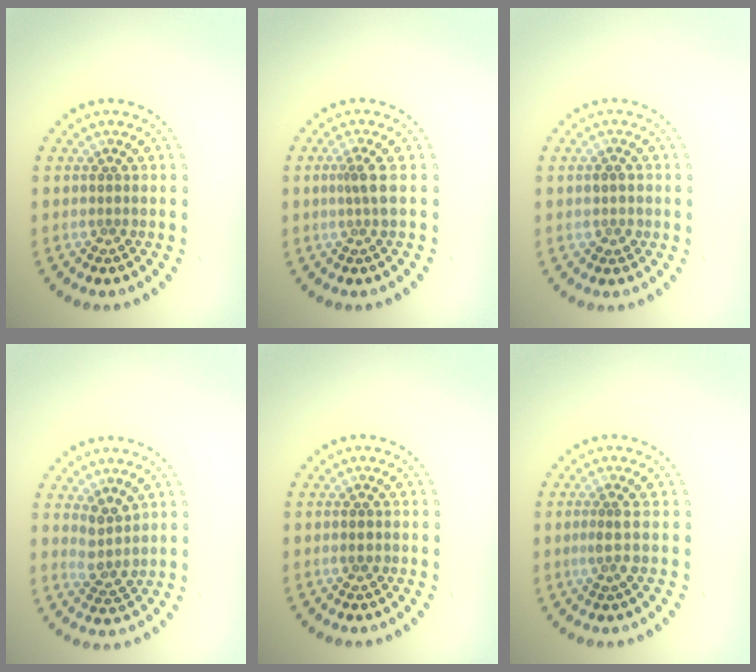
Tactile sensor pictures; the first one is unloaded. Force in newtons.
{"total": 1.7, "press": 1.2, "slide": 1.1}
{"total": 1.4, "press": 1.3, "slide": 0.4}
{"total": 2.4, "press": 2.0, "slide": 1.4}
{"total": 0.9, "press": 0.9, "slide": 0.0}
{"total": 1.6, "press": 1.2, "slide": 1.0}